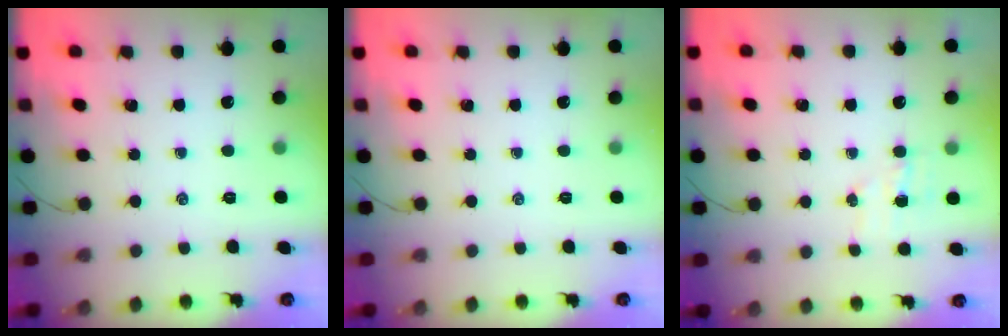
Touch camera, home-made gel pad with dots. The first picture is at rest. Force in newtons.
{"total": 0.0}
{"total": 4.9, "press": 4.9, "slide": 0.8}